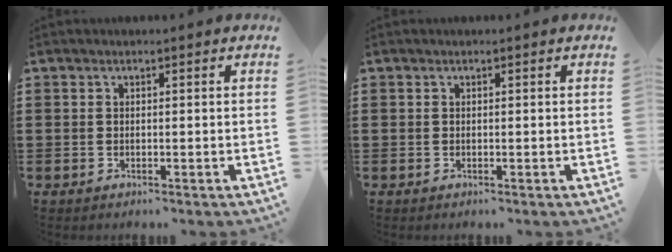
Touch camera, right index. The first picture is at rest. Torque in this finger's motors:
{"motor_torque": [-0.11, 0.46, 0.00, 0.00]}